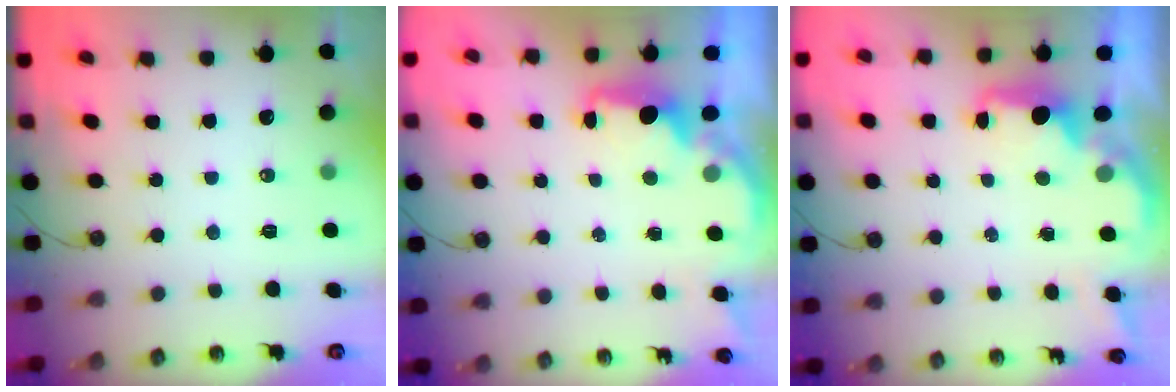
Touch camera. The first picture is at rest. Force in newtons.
{"total": 2.7, "press": 2.6, "slide": 0.9}
{"total": 2.0, "press": 2.0, "slide": 0.6}